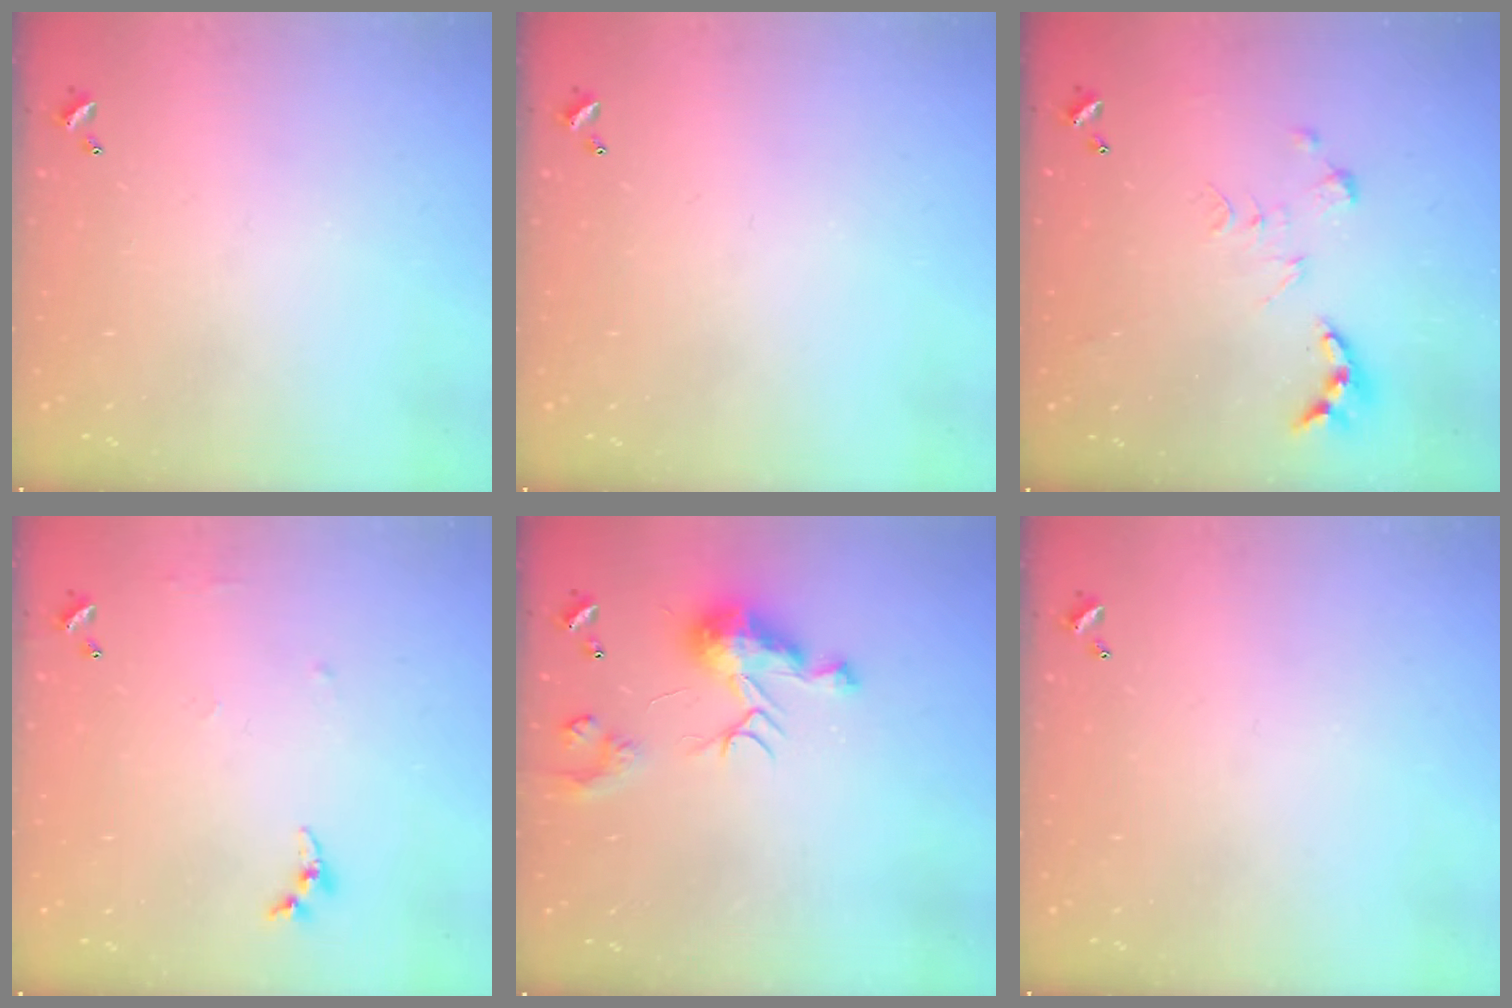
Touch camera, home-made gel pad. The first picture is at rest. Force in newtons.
{"total": 0.0}
{"total": 0.0}
{"total": 4.5, "press": 4.5, "slide": 0.5}
{"total": 9.7, "press": 9.7, "slide": 0.8}
{"total": 0.0}